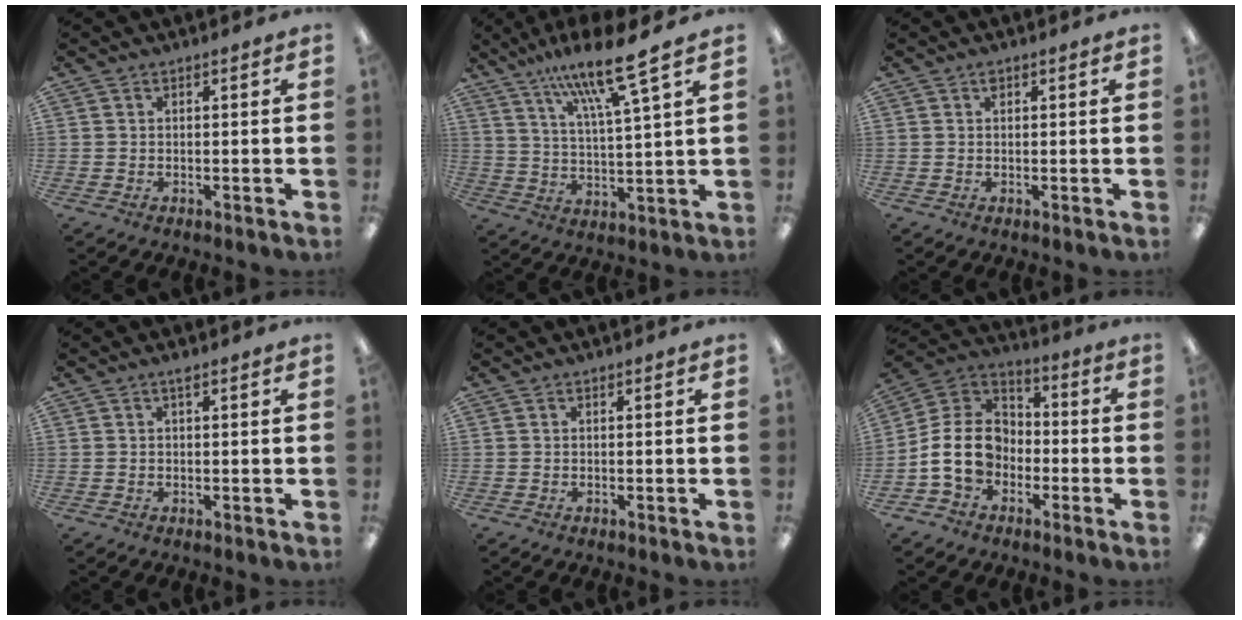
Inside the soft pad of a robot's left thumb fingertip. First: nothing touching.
{"total": 14.2, "force": [10.3, 1.5, 9.6], "torque": [-0.171, -0.051, 0.165]}
{"total": 0.8, "force": [0.6, 0.5, 0.2], "torque": [0.001, 0.001, 0.009]}
{"total": 1.0, "force": [0.6, 0.3, 0.8], "torque": [-0.017, 0.002, 0.010]}
{"total": 0.0}
{"total": 13.9, "force": [-2.5, 11.0, 8.1], "torque": [-0.194, 0.024, -0.043]}